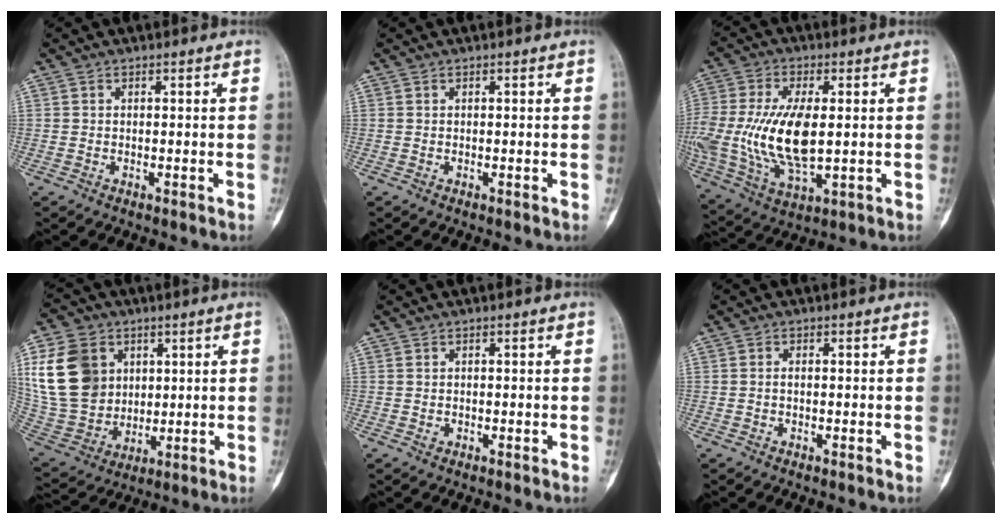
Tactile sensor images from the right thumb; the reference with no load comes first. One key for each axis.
{"total": 0.0}
{"total": 19.6, "fx": -0.2, "fy": 9.4, "fz": 17.2, "tx": -0.388, "ty": -0.022, "tz": 0.005}
{"total": 17.6, "fx": 5.1, "fy": 13.9, "fz": 9.5, "tx": -0.173, "ty": -0.006, "tz": 0.110}
{"total": 0.8, "fx": -0.5, "fy": 0.4, "fz": 0.5, "tx": -0.013, "ty": 0.000, "tz": -0.011}
{"total": 0.6, "fx": -0.1, "fy": 0.4, "fz": 0.5, "tx": -0.011, "ty": 0.000, "tz": -0.004}